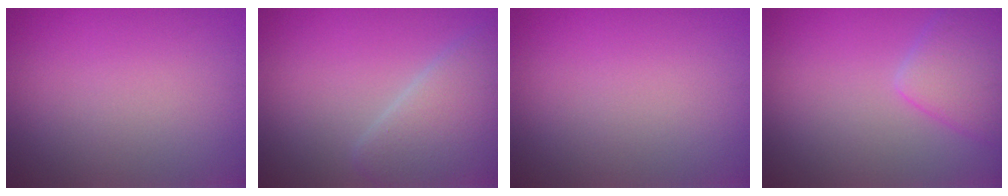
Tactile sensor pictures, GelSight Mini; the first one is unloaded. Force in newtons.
{"total": 5.1, "press": 5.1, "slide": 0.6}
{"total": 0.0}
{"total": 3.9, "press": 3.9, "slide": 0.2}